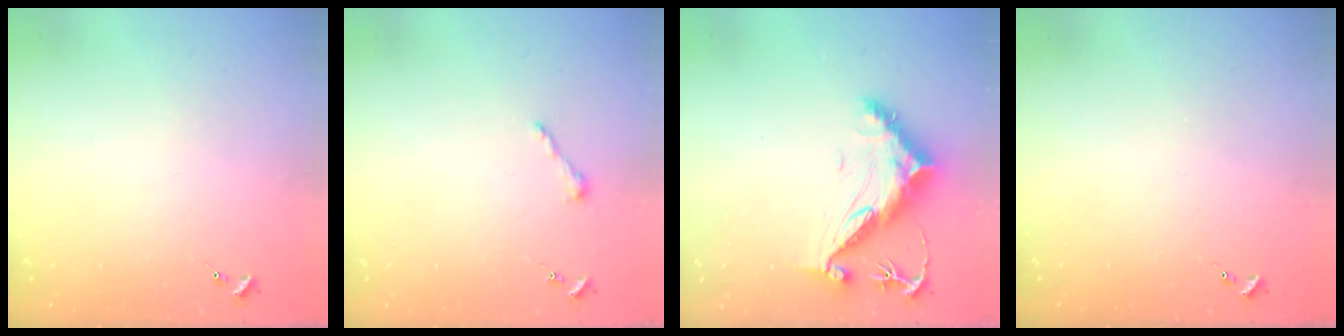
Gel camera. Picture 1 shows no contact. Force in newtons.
{"total": 3.6, "press": 3.6, "slide": 0.4}
{"total": 14.3, "press": 14.3, "slide": 0.8}
{"total": 0.0}